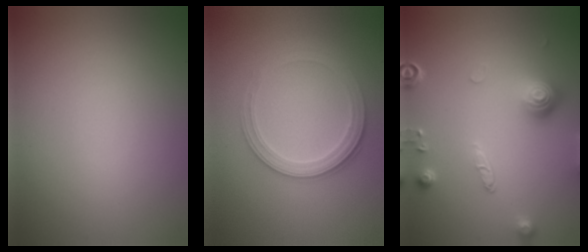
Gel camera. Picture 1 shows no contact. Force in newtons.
{"total": 2.8, "press": 2.7, "slide": 0.7}
{"total": 4.3, "press": 3.2, "slide": 2.8}